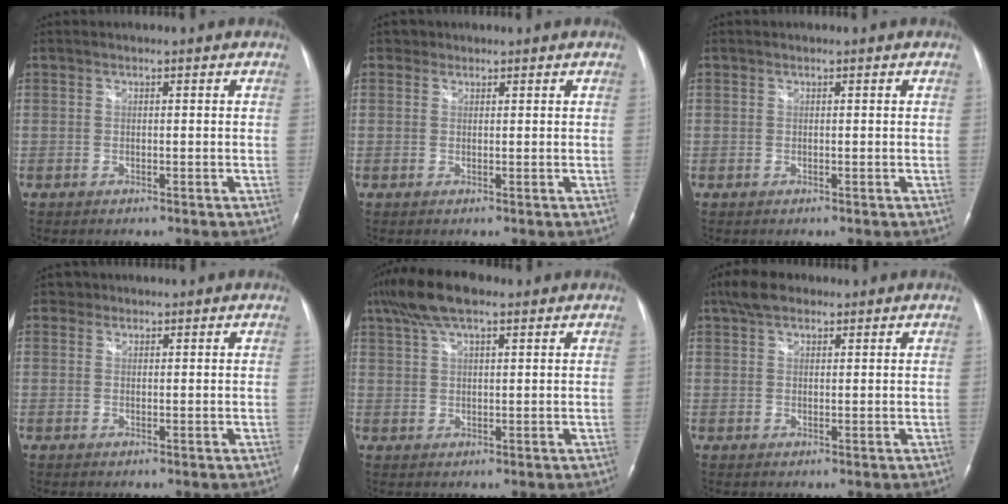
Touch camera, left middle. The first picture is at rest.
{"total": 1.3, "force": [0.8, 1.0, 0.0], "torque": [0.007, 0.003, 0.007]}
{"total": 0.0}
{"total": 1.4, "force": [0.9, 1.0, -0.1], "torque": [0.009, 0.004, 0.009]}
{"total": 8.8, "force": [6.0, 2.6, 5.9], "torque": [-0.124, 0.029, 0.106]}
{"total": 4.4, "force": [3.2, 2.2, 2.2], "torque": [-0.050, 0.021, 0.060]}